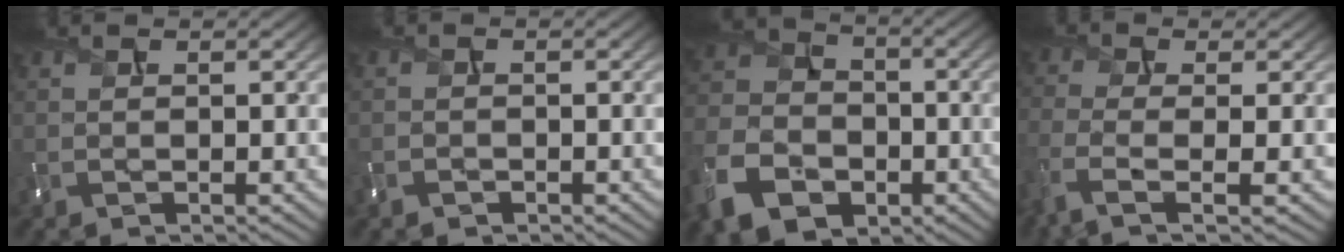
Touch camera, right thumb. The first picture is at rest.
{"total": 1.5, "force": [-1.2, 0.9, 0.3], "torque": [-0.008, -0.004, -0.027]}
{"total": 12.5, "force": [-6.3, 8.8, 6.2], "torque": [-0.165, -0.044, -0.132]}
{"total": 6.3, "force": [-3.1, 2.4, 4.9], "torque": [-0.125, -0.019, -0.069]}